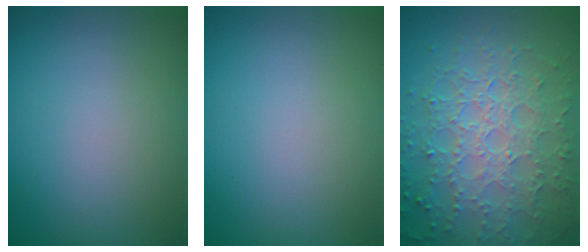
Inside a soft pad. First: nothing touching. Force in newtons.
{"total": 0.0}
{"total": 7.7, "press": 5.5, "slide": 5.4}